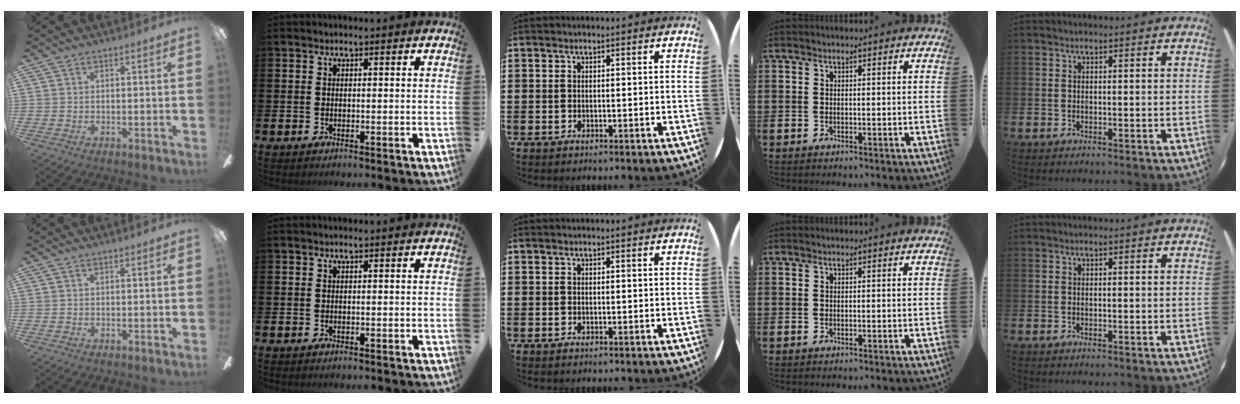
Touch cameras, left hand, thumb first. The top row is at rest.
{}